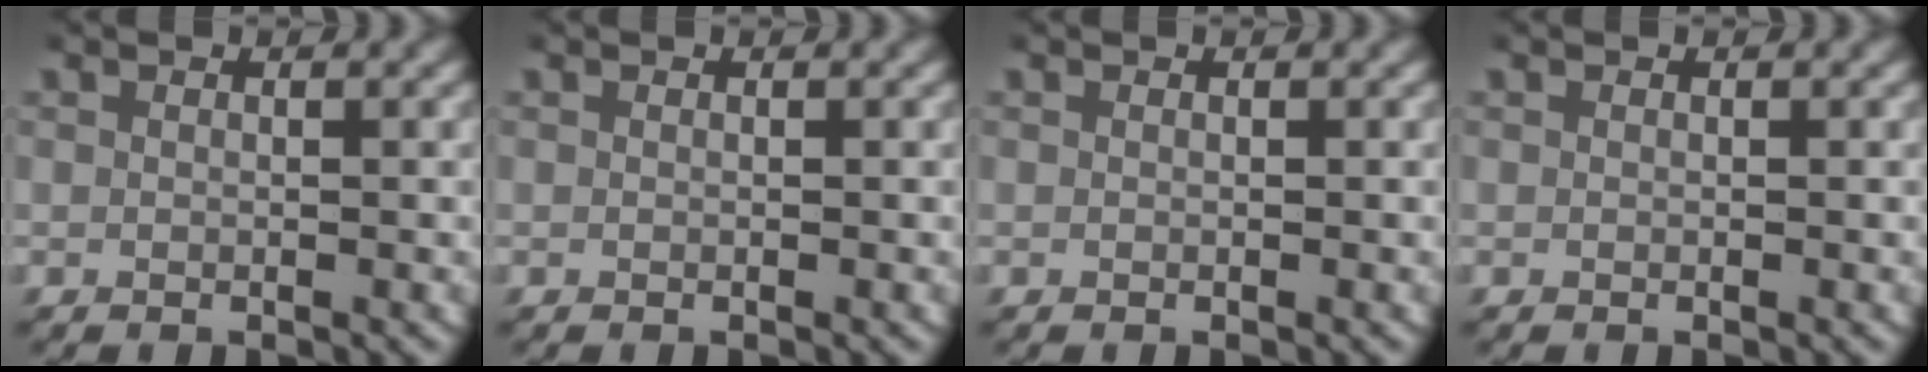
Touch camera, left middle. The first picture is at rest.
{"total": 0.0}
{"total": 0.0}
{"total": 0.0}